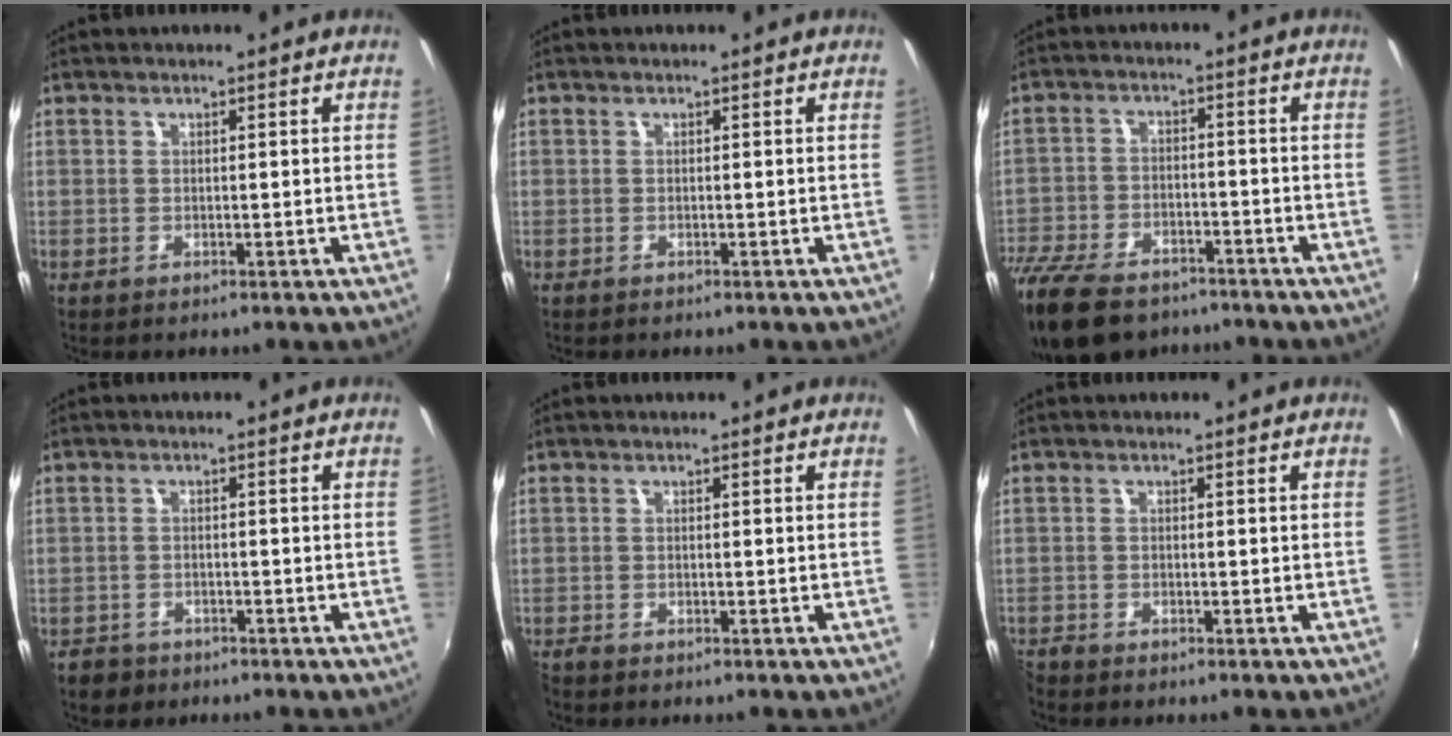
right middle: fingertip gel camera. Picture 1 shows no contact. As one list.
[{"total": 0.0}, {"total": 17.0, "force": [-12.8, 8.0, 7.8], "torque": [-0.198, -0.022, -0.218]}, {"total": 3.3, "force": [-2.5, 2.1, 0.6], "torque": [-0.026, -0.001, -0.043]}, {"total": 1.2, "force": [-1.2, 0.2, 0.3], "torque": [-0.008, -0.007, -0.024]}, {"total": 2.2, "force": [-2.1, 0.4, 0.4], "torque": [-0.014, -0.013, -0.045]}]